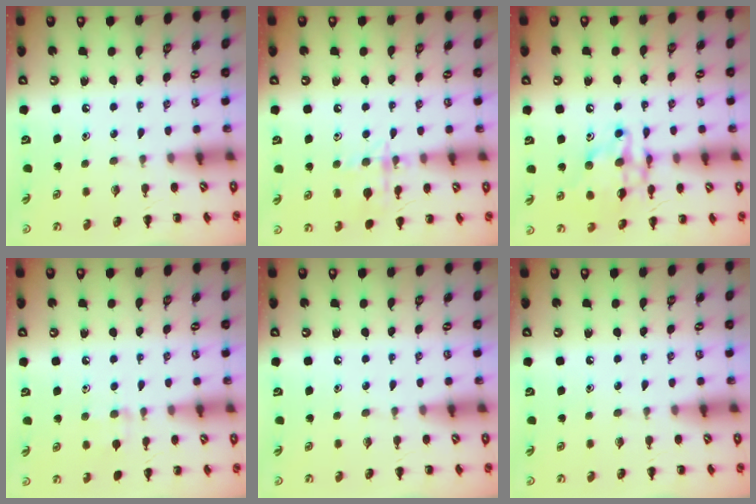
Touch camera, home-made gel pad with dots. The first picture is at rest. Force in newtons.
{"total": 11.7, "press": 11.7, "slide": 1.0}
{"total": 14.6, "press": 14.5, "slide": 1.4}
{"total": 6.3, "press": 6.0, "slide": 2.2}
{"total": 0.0}
{"total": 0.0}